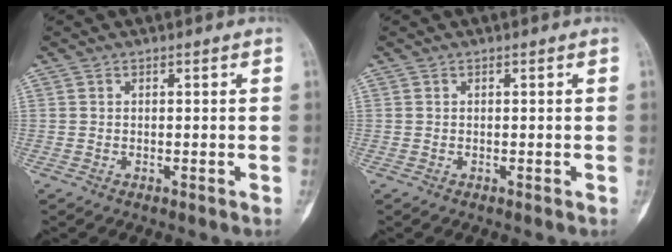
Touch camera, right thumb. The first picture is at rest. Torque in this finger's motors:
{"motor_torque": [0.85, 0.69, 0.06, -0.07, 0.03]}